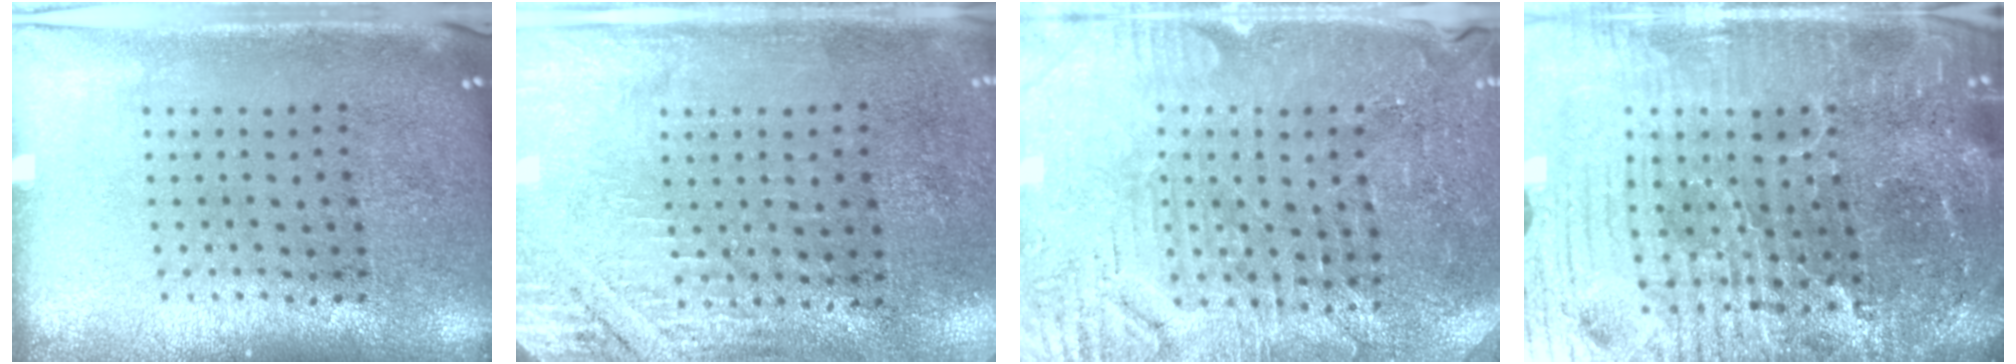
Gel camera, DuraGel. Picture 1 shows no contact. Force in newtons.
{"total": 2.7, "press": 2.5, "slide": 1.1}
{"total": 3.4, "press": 3.3, "slide": 0.4}
{"total": 7.3, "press": 6.5, "slide": 3.2}